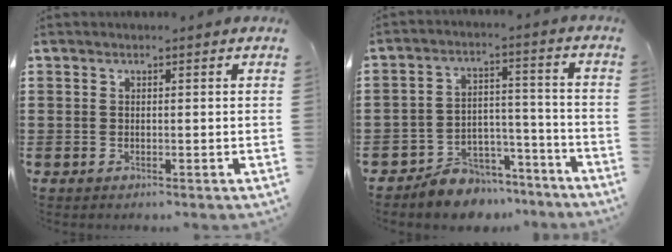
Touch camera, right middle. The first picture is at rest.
{"total": 6.7, "force": [-6.3, 2.1, 0.5], "torque": [-0.004, 0.027, -0.123]}